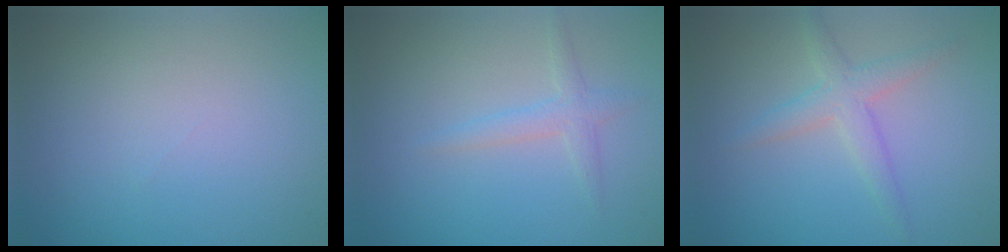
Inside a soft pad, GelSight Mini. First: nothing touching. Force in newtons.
{"total": 1.7, "press": 1.7, "slide": 0.1}
{"total": 2.6, "press": 2.6, "slide": 0.1}